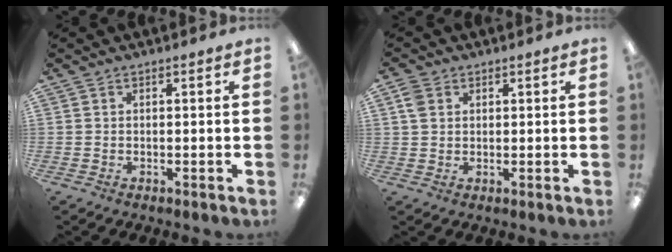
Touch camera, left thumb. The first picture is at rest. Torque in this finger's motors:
{"motor_torque": [-0.24, 0.18, -0.09, 0.14, 0.02]}